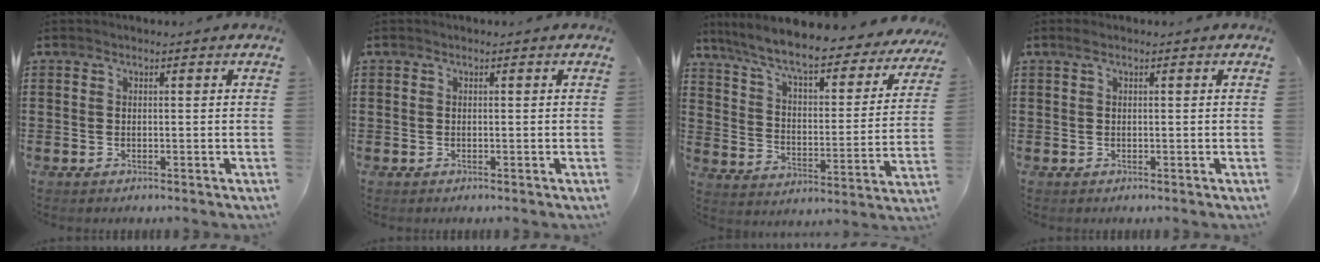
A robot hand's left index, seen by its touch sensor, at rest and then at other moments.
{"total": 0.0}
{"total": 8.3, "force": [7.1, 0.8, 4.3], "torque": [-0.110, -0.048, 0.117]}
{"total": 0.7, "force": [0.4, 0.1, 0.6], "torque": [-0.012, 0.002, 0.007]}